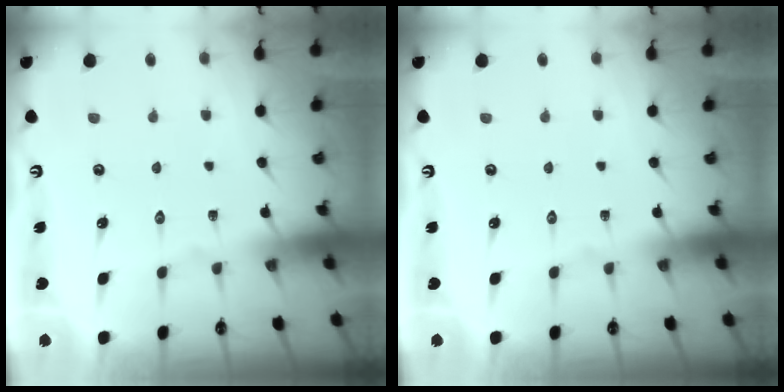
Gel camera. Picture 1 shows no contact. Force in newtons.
{"total": 0.0}